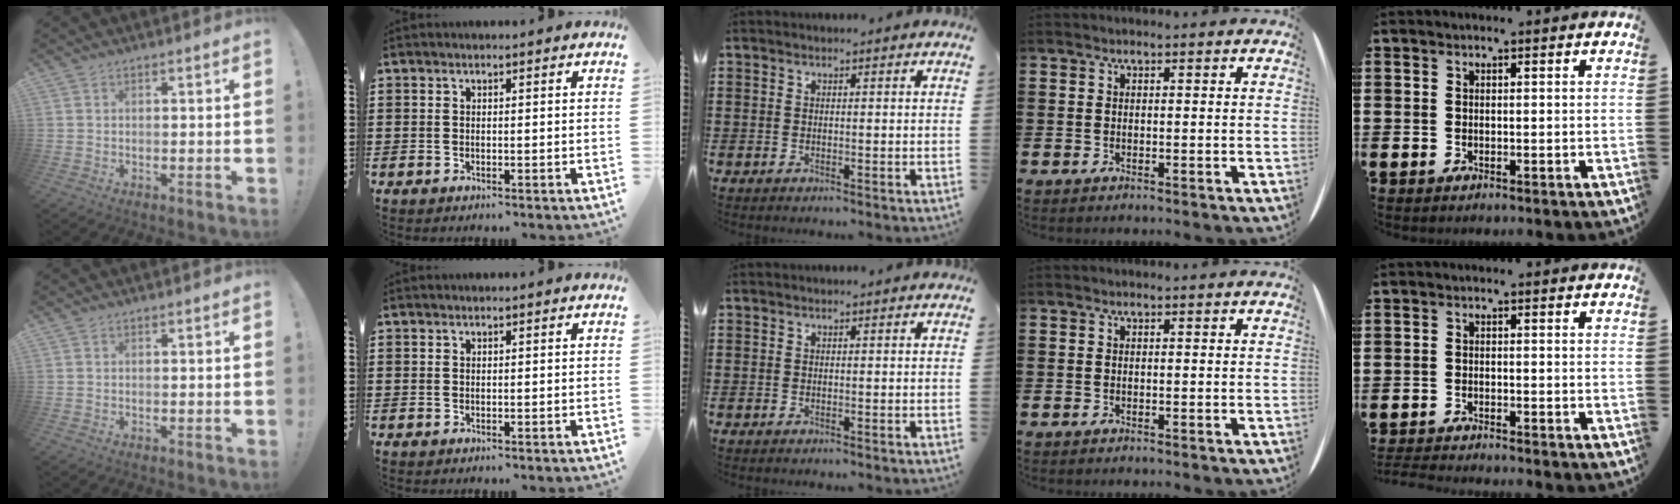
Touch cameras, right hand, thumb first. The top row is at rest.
{"little": {"total": 1.5, "force": [-1.5, -0.2, 0.1], "torque": [-0.003, 0.001, -0.031]}}